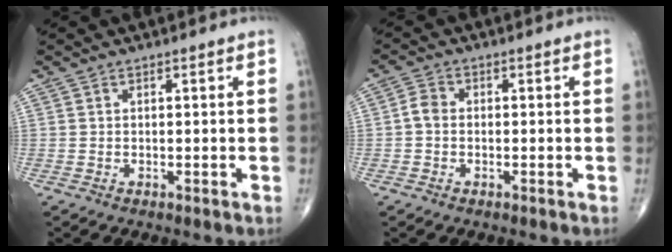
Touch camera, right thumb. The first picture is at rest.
{"total": 2.6, "force": [-0.4, 1.9, 1.6], "torque": [-0.027, 0.007, -0.016]}